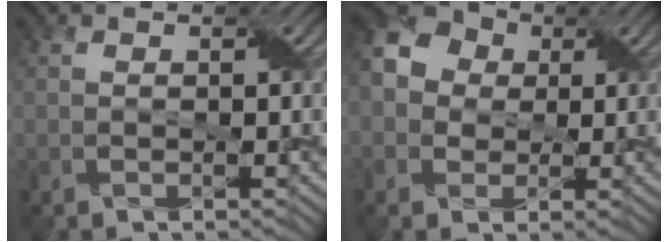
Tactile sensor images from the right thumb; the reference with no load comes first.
{"total": 9.0, "force": [1.4, 7.9, 4.2], "torque": [-0.126, 0.031, 0.002]}